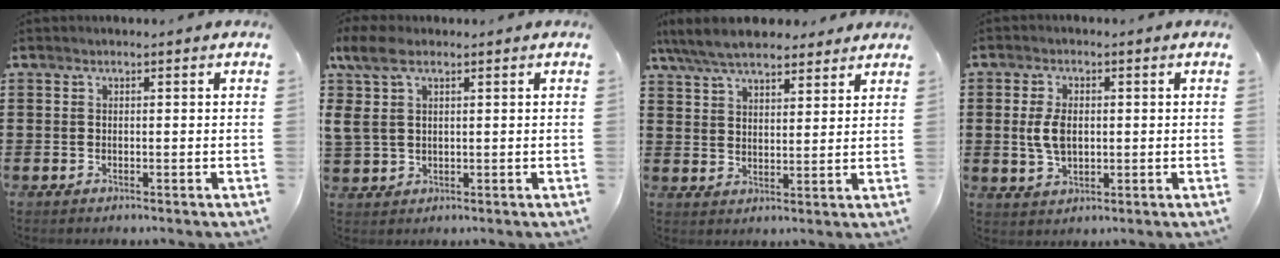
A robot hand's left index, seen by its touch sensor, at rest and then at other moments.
{"total": 6.3, "force": [2.6, 3.8, 4.3], "torque": [-0.114, 0.009, 0.042]}
{"total": 7.6, "force": [6.6, 2.1, 3.1], "torque": [-0.081, -0.010, 0.123]}
{"total": 5.0, "force": [0.3, 2.9, 4.0], "torque": [-0.098, 0.005, 0.000]}